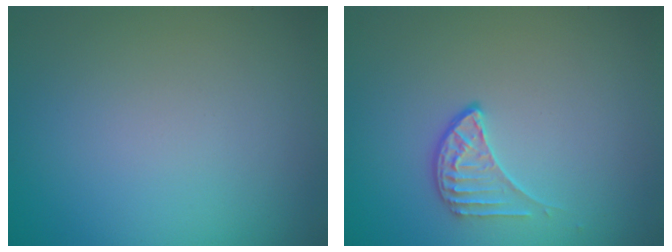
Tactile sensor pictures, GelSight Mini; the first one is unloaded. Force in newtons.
{"total": 1.9, "press": 1.3, "slide": 1.3}